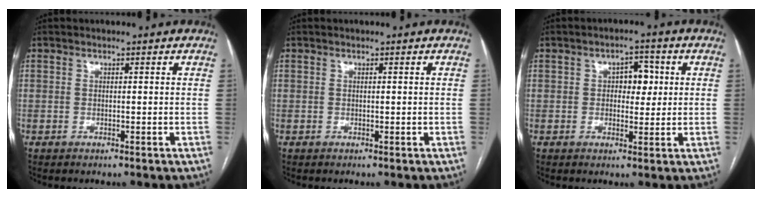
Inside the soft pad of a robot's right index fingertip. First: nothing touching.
{"total": 0.0}
{"total": 4.3, "force": [0.7, 2.5, 3.4], "torque": [-0.046, 0.012, 0.012]}